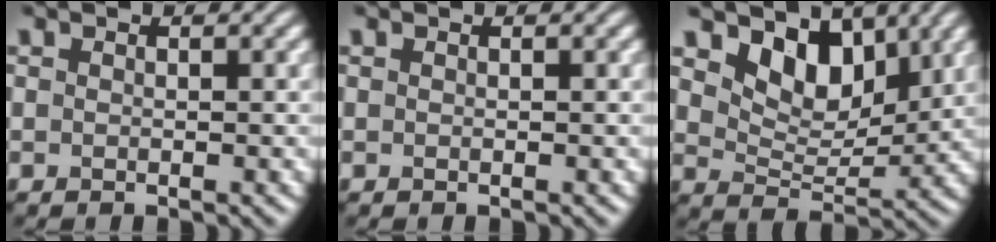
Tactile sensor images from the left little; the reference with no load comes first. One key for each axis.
{"total": 0.0}
{"total": 6.0, "fx": 3.7, "fy": 3.4, "fz": 3.3, "tx": -0.060, "ty": -0.011, "tz": 0.052}